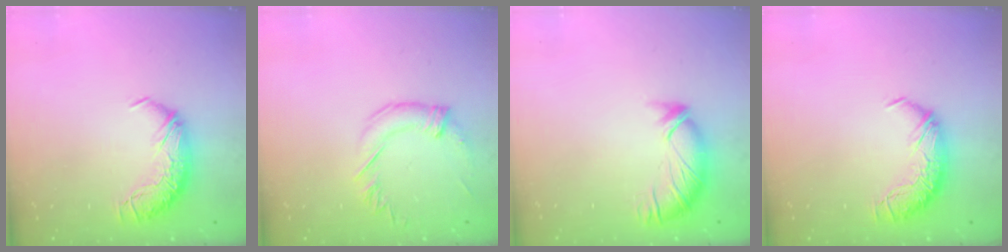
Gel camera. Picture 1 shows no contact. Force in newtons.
{"total": 1.6, "press": 1.0, "slide": 1.2}
{"total": 3.1, "press": 3.0, "slide": 0.9}
{"total": 0.0}